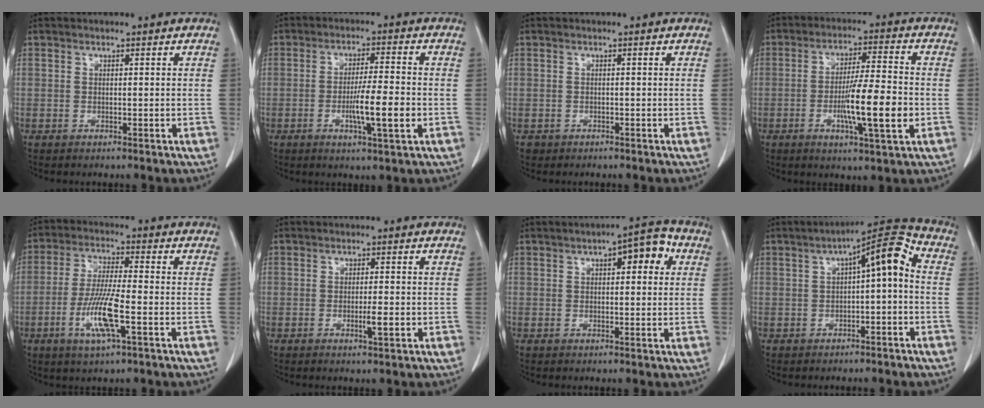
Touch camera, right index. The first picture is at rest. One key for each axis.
{"total": 7.4, "fx": -1.9, "fy": 0.3, "fz": 7.2, "tx": -0.120, "ty": -0.007, "tz": -0.032}
{"total": 0.9, "fx": -0.5, "fy": 0.7, "fz": -0.1, "tx": -0.010, "ty": 0.003, "tz": -0.008}
{"total": 10.9, "fx": -2.6, "fy": 0.5, "fz": 10.6, "tx": -0.179, "ty": -0.009, "tz": -0.046}
{"total": 9.3, "fx": -3.2, "fy": 0.6, "fz": 8.7, "tx": -0.176, "ty": -0.012, "tz": -0.063}
{"total": 2.6, "fx": -0.7, "fy": 0.1, "fz": 2.4, "tx": -0.042, "ty": -0.003, "tz": -0.010}
{"total": 6.6, "fx": 2.3, "fy": 2.1, "fz": 5.8, "tx": -0.075, "ty": 0.024, "tz": 0.023}
{"total": 8.7, "fx": 0.6, "fy": 1.9, "fz": 8.5, "tx": -0.130, "ty": 0.038, "tz": 0.006}